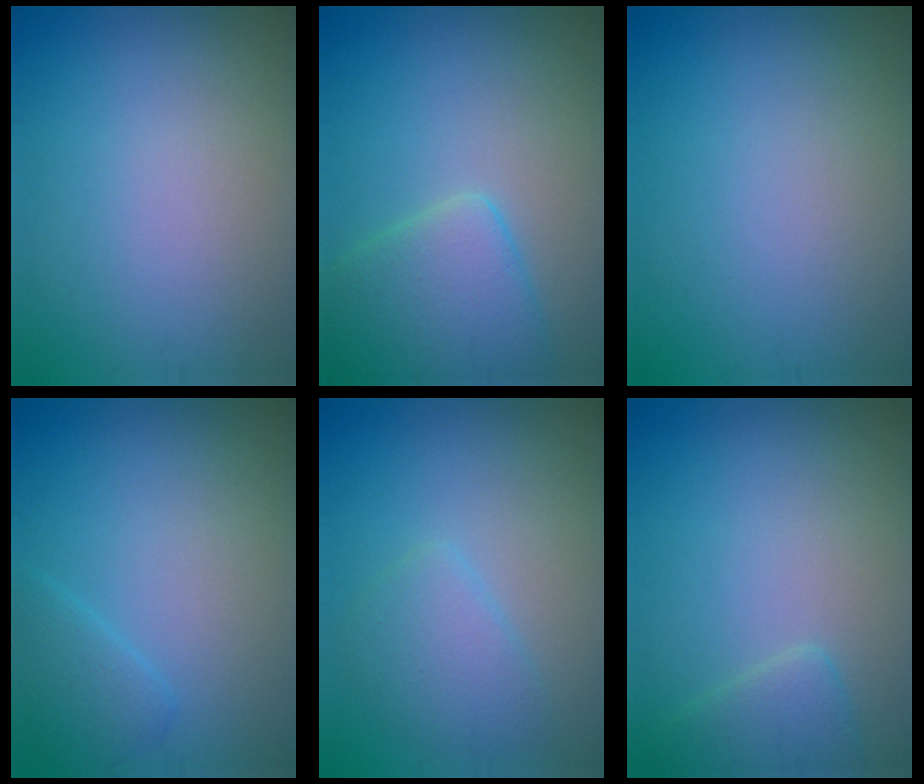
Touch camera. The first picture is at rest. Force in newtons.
{"total": 5.2, "press": 5.2, "slide": 0.3}
{"total": 0.0}
{"total": 1.8, "press": 1.8, "slide": 0.1}
{"total": 2.7, "press": 2.7, "slide": 0.2}
{"total": 2.1, "press": 2.1, "slide": 0.2}